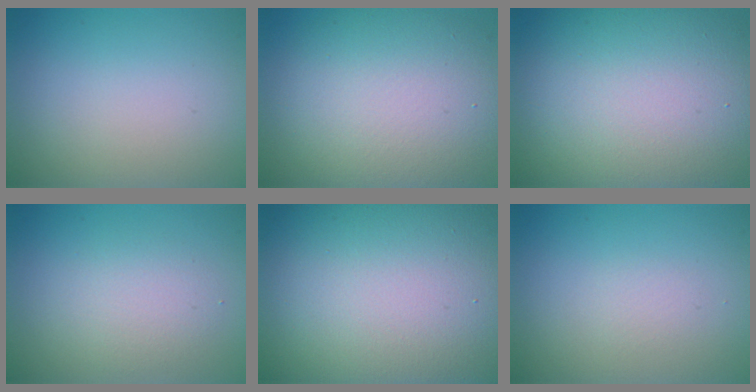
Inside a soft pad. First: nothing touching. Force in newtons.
{"total": 11.0, "press": 11.0, "slide": 0.8}
{"total": 14.8, "press": 14.8, "slide": 1.1}
{"total": 2.4, "press": 2.4, "slide": 0.2}
{"total": 23.0, "press": 23.0, "slide": 1.3}
{"total": 0.7, "press": 0.7, "slide": 0.0}